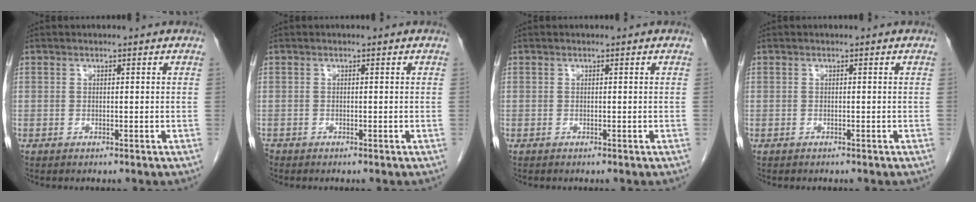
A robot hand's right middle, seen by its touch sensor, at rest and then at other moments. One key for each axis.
{"total": 0.6, "fx": -0.5, "fy": 0.2, "fz": 0.1, "tx": -0.007, "ty": -0.001, "tz": -0.013}
{"total": 0.0}
{"total": 0.7, "fx": -0.6, "fy": 0.3, "fz": 0.3, "tx": -0.011, "ty": 0.000, "tz": -0.008}